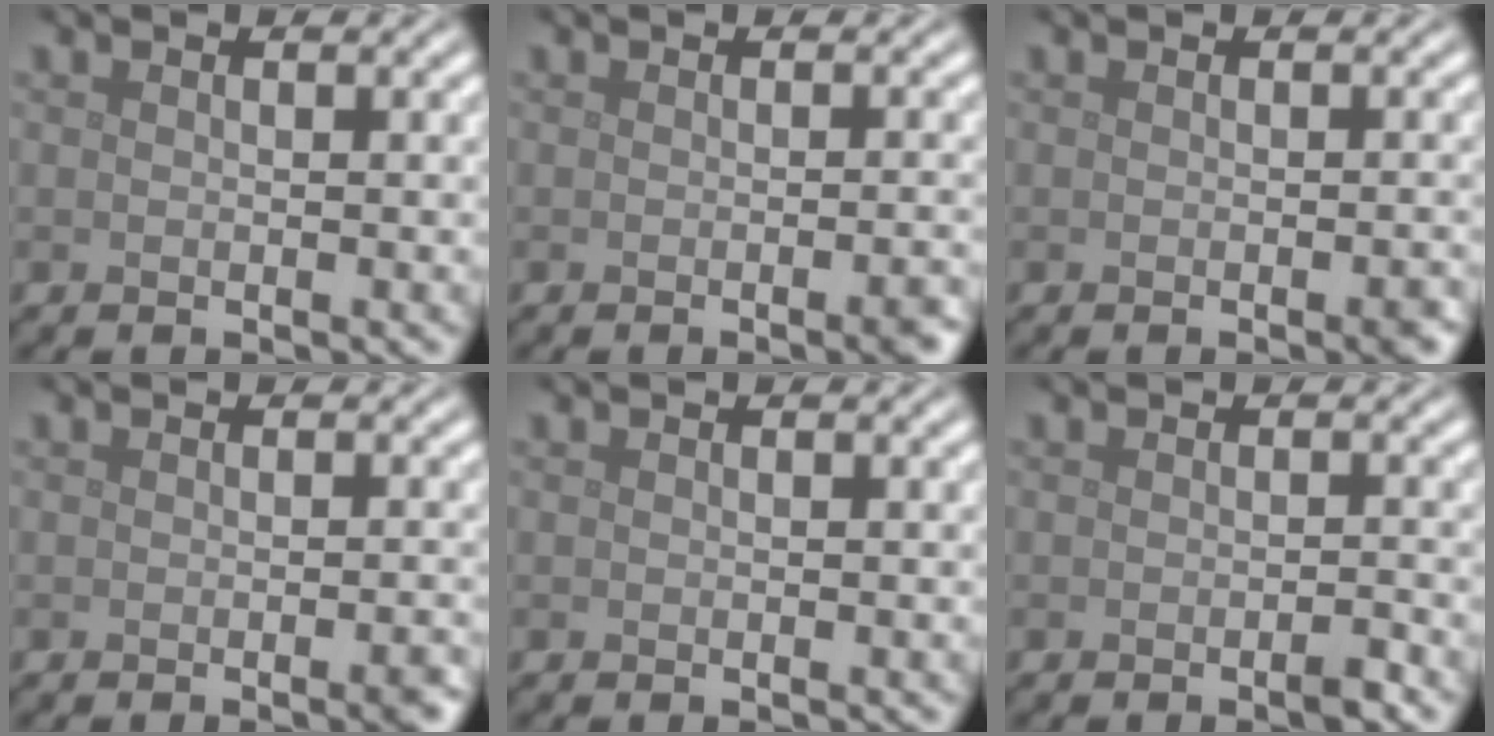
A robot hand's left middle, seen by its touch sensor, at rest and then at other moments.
{"total": 2.1, "force": [-0.8, 0.6, 1.8], "torque": [-0.016, 0.001, -0.012]}
{"total": 1.4, "force": [-0.6, 0.3, 1.2], "torque": [-0.010, -0.001, -0.006]}
{"total": 1.7, "force": [-0.7, 0.5, 1.5], "torque": [-0.012, 0.000, -0.009]}
{"total": 0.0}
{"total": 1.1, "force": [-0.6, 0.1, 0.8], "torque": [-0.013, 0.000, -0.011]}